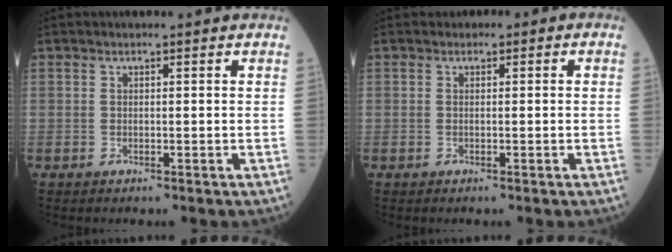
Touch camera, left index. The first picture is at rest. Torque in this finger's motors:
{"motor_torque": [0.80, -0.78, 0.10, 0.04]}